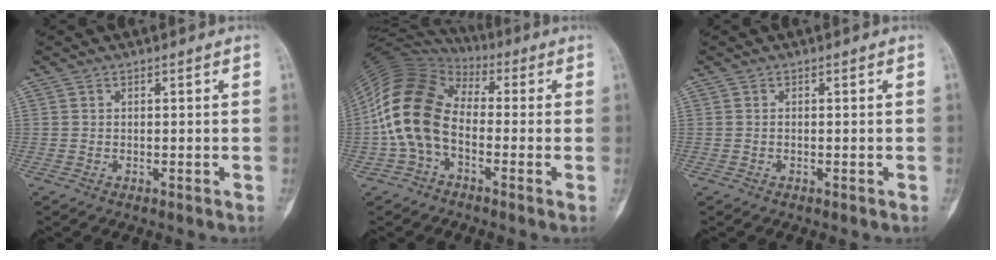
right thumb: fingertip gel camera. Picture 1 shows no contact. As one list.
[{"total": 13.9, "force": [-1.7, 9.2, 10.3], "torque": [-0.205, 0.035, -0.047]}, {"total": 0.0}]